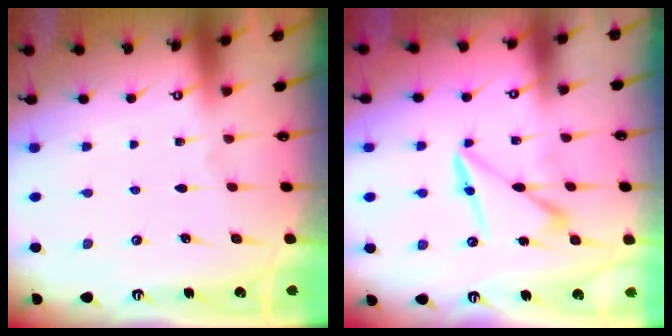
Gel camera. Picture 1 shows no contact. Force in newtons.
{"total": 9.6, "press": 9.5, "slide": 0.5}